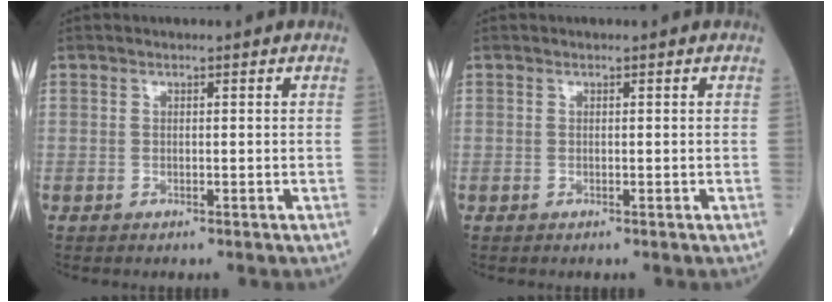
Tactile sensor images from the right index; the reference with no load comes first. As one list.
[{"total": 0.0}]